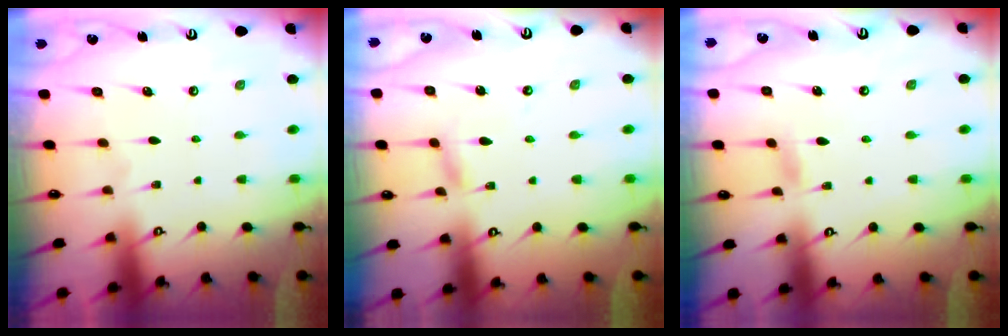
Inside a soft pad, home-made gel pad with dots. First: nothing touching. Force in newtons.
{"total": 2.5, "press": 2.4, "slide": 0.3}
{"total": 2.4, "press": 2.4, "slide": 0.3}